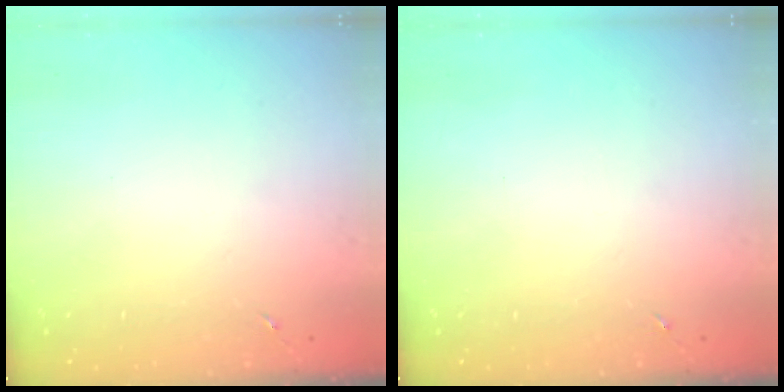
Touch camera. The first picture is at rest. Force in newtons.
{"total": 0.0}